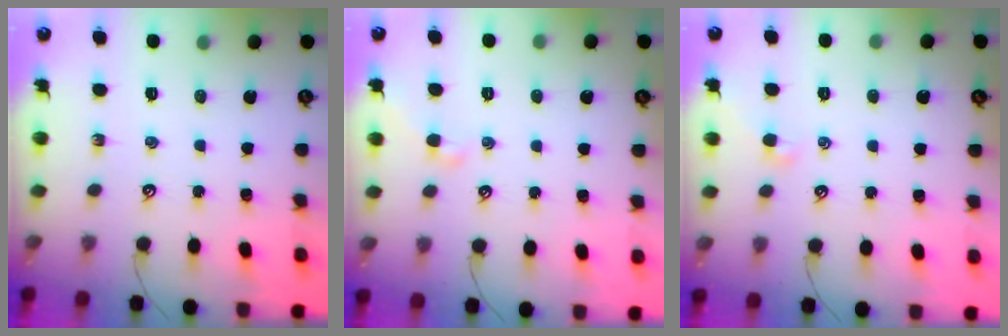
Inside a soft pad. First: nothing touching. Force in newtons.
{"total": 1.0, "press": 0.9, "slide": 0.3}
{"total": 0.5, "press": 0.0, "slide": 0.5}